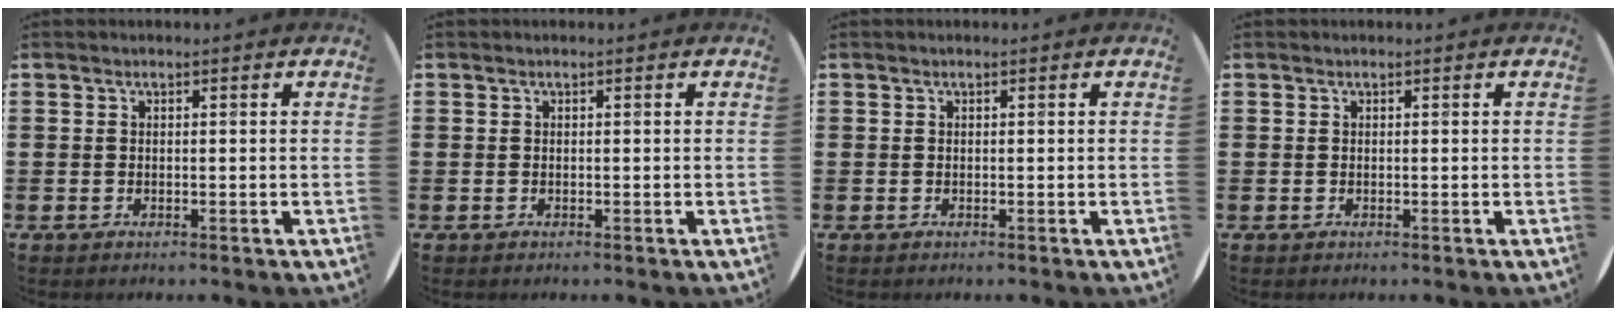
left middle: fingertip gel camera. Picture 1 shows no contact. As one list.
[{"total": 0.0}, {"total": 0.0}, {"total": 0.0}]